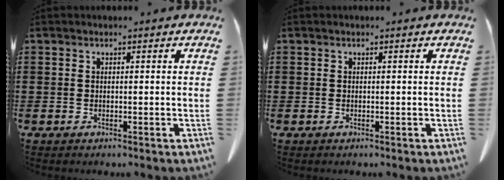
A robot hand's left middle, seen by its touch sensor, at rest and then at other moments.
{"total": 0.0}